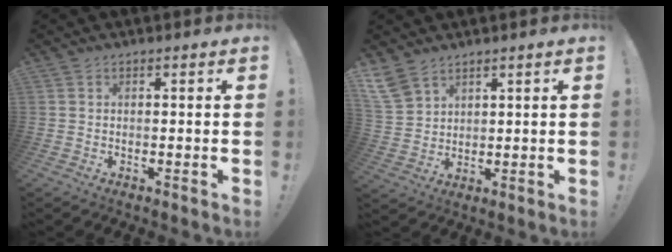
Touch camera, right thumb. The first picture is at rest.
{"total": 7.7, "force": [5.7, 4.2, 2.9], "torque": [-0.075, -0.025, 0.116]}